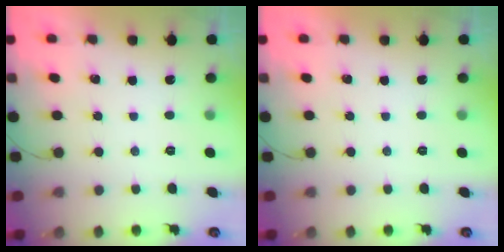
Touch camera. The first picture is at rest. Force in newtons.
{"total": 0.0}